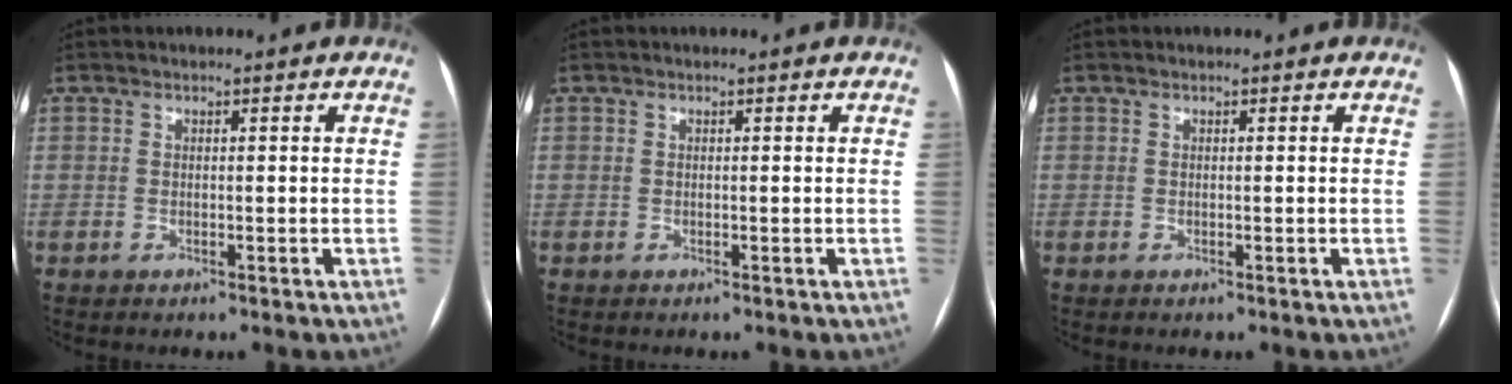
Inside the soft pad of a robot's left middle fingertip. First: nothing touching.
{"total": 0.0}
{"total": 0.0}